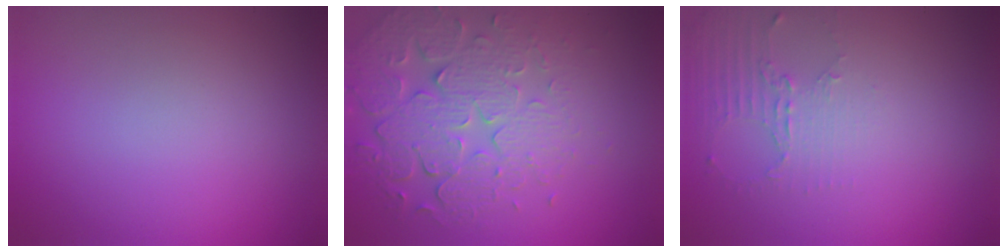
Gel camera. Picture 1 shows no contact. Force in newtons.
{"total": 6.5, "press": 5.0, "slide": 4.2}
{"total": 2.3, "press": 1.6, "slide": 1.6}